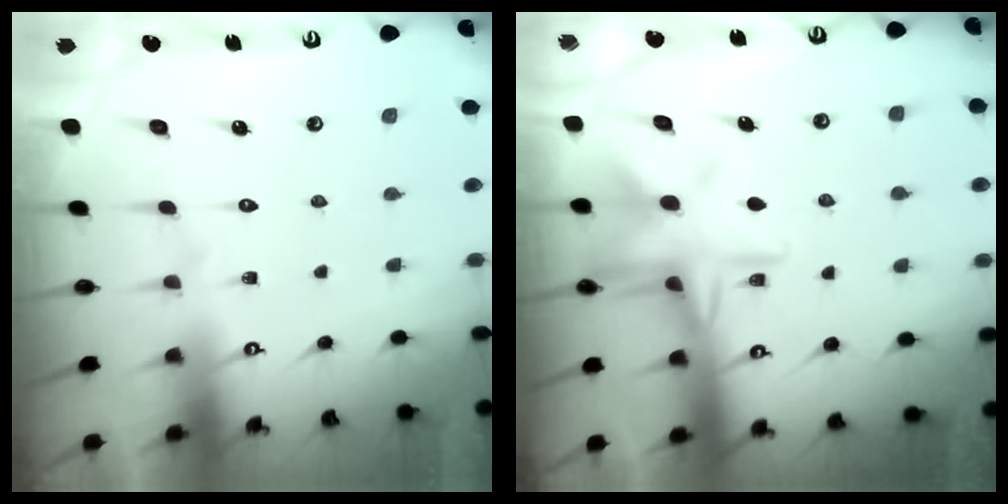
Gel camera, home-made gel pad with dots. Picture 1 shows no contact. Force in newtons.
{"total": 10.7, "press": 10.6, "slide": 0.9}